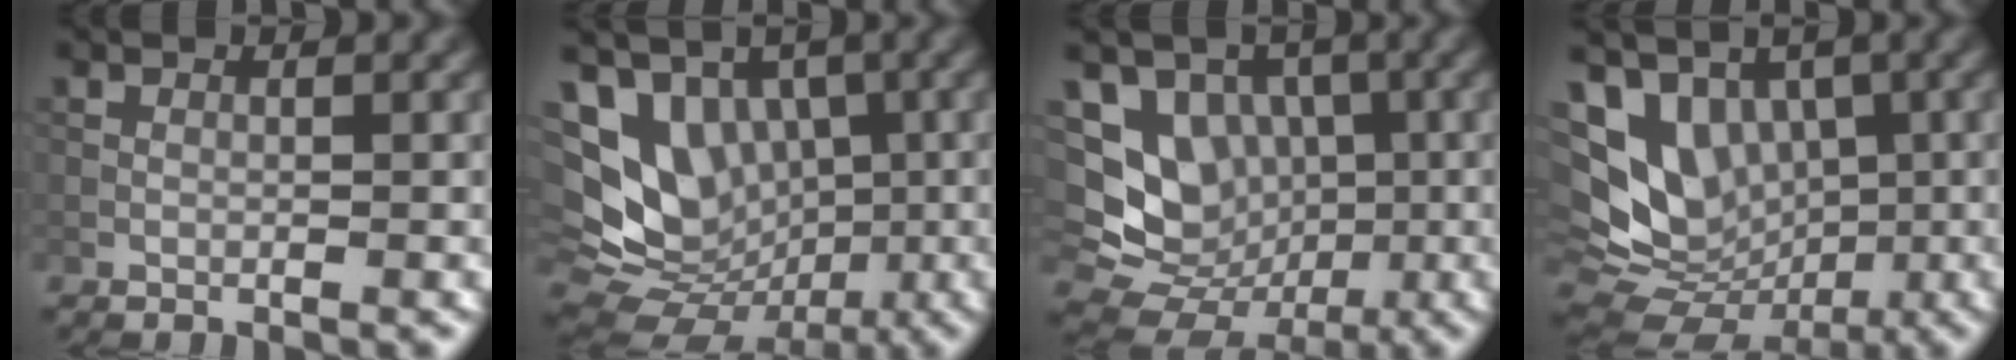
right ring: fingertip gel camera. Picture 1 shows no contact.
{"total": 10.5, "force": [0.3, 8.3, 6.5], "torque": [-0.098, 0.001, 0.008]}
{"total": 9.2, "force": [-0.1, 8.1, 4.4], "torque": [-0.066, 0.003, -0.019]}
{"total": 9.1, "force": [0.5, 7.1, 5.7], "torque": [-0.088, -0.003, 0.017]}